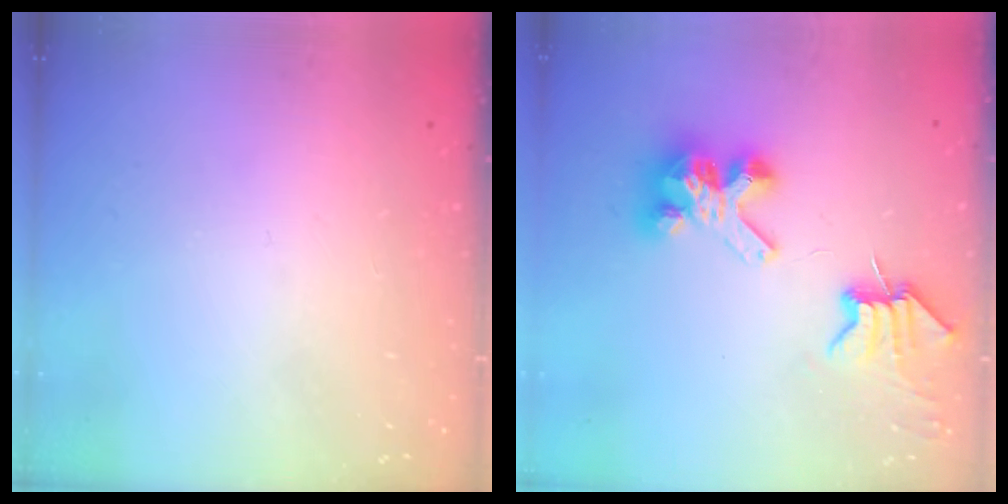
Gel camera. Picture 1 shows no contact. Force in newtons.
{"total": 8.2, "press": 8.1, "slide": 0.9}